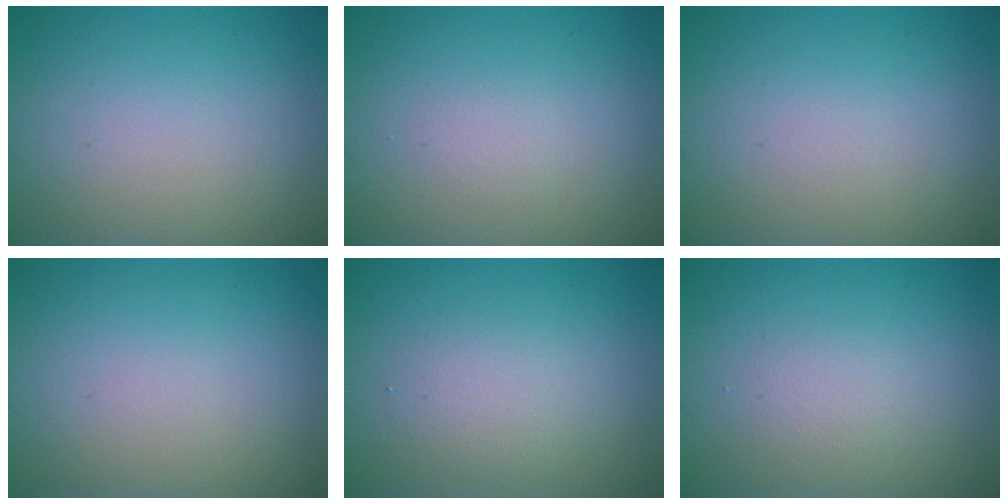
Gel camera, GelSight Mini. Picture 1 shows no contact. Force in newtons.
{"total": 0.7, "press": 0.7, "slide": 0.0}
{"total": 0.0}
{"total": 0.0}
{"total": 2.2, "press": 2.2, "slide": 0.1}
{"total": 1.3, "press": 1.3, "slide": 0.0}